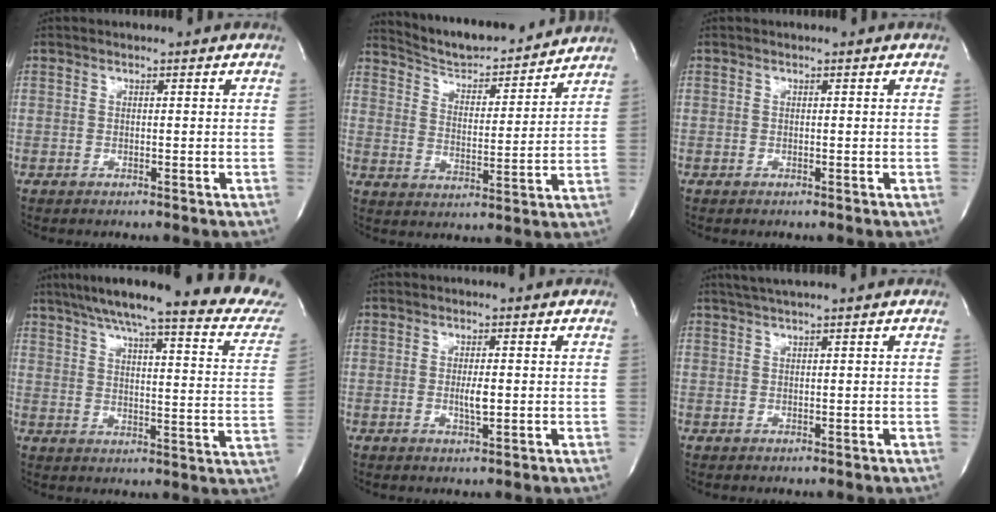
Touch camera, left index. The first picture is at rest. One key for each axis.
{"total": 14.3, "fx": 13.6, "fy": 2.0, "fz": 3.9, "tx": -0.063, "ty": -0.002, "tz": 0.209}
{"total": 0.0}
{"total": 24.7, "fx": 21.4, "fy": 1.8, "fz": 12.2, "tx": -0.173, "ty": -0.051, "tz": 0.260}
{"total": 2.4, "fx": -0.2, "fy": 0.5, "fz": 2.4, "tx": -0.046, "ty": -0.003, "tz": -0.003}
{"total": 2.9, "fx": 2.4, "fy": -0.6, "fz": 1.7, "tx": -0.031, "ty": 0.017, "tz": 0.047}